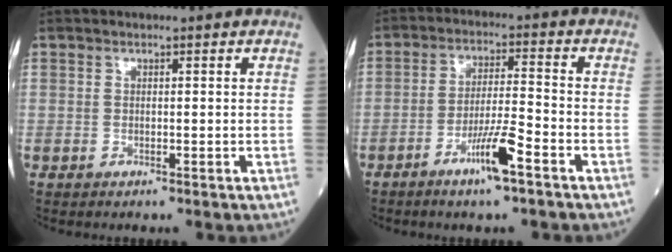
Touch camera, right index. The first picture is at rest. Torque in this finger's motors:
{"motor_torque": [1.20, -0.41, 0.65, 0.19]}